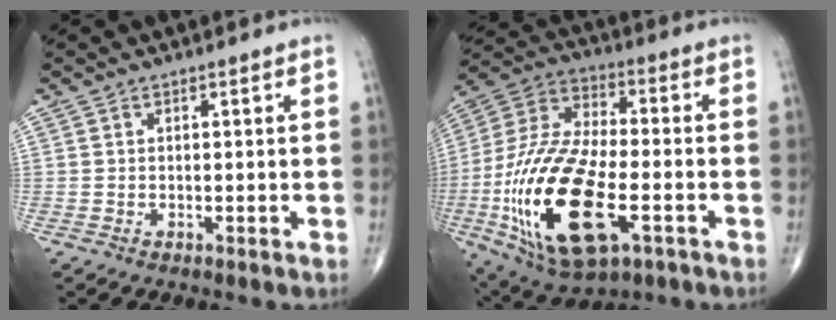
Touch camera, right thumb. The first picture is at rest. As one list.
[{"total": 26.3, "force": [-7.4, 12.0, 22.2], "torque": [-0.478, 0.003, -0.119]}]